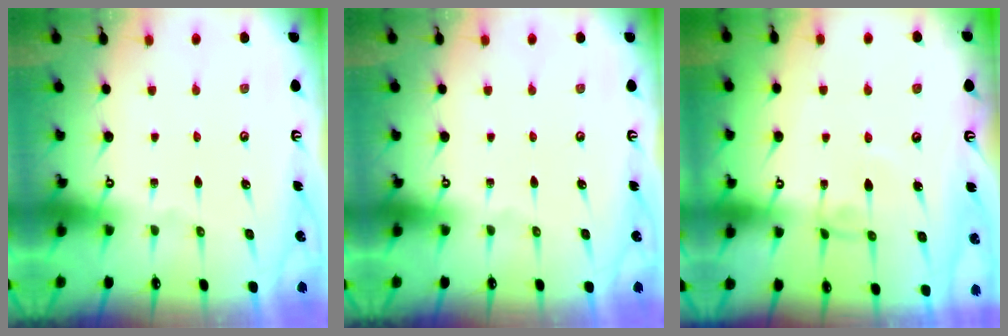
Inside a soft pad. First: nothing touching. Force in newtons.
{"total": 0.0}
{"total": 2.6, "press": 2.6, "slide": 0.1}